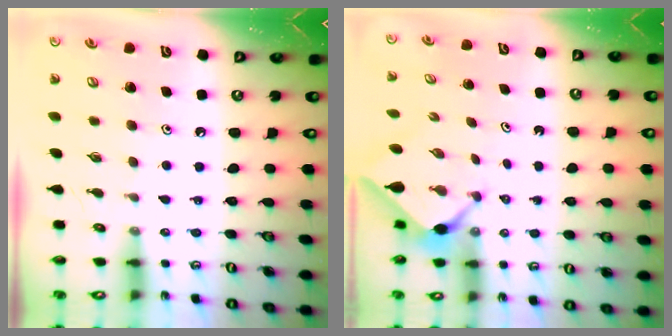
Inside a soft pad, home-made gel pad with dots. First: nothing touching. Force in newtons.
{"total": 2.2, "press": 2.2, "slide": 0.3}